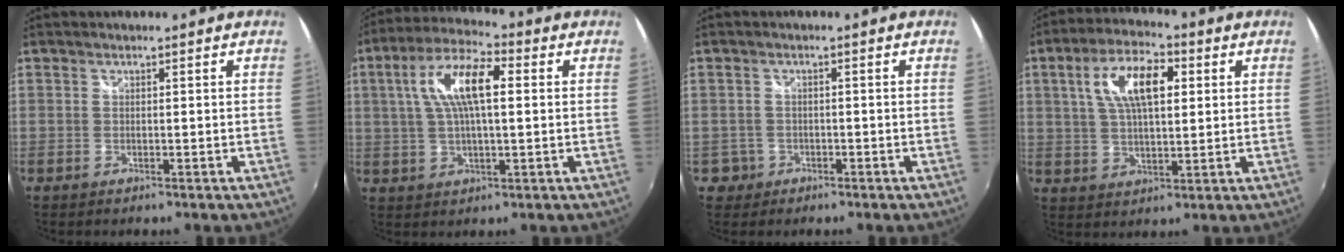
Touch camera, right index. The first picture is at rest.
{"total": 11.7, "force": [2.6, 4.0, 10.7], "torque": [-0.204, 0.022, 0.043]}
{"total": 2.7, "force": [-0.8, 2.5, 0.0], "torque": [-0.006, 0.008, -0.012]}
{"total": 11.6, "force": [3.5, 4.9, 9.9], "torque": [-0.184, 0.021, 0.061]}